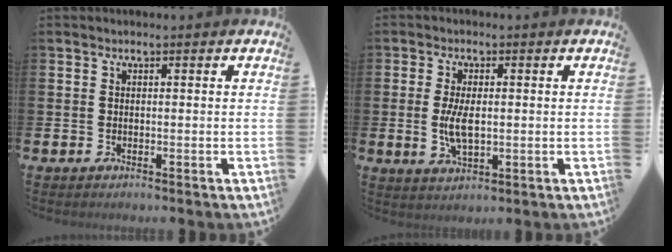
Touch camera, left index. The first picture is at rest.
{"total": 4.9, "force": [0.0, 2.3, 4.3], "torque": [-0.092, -0.002, -0.006]}